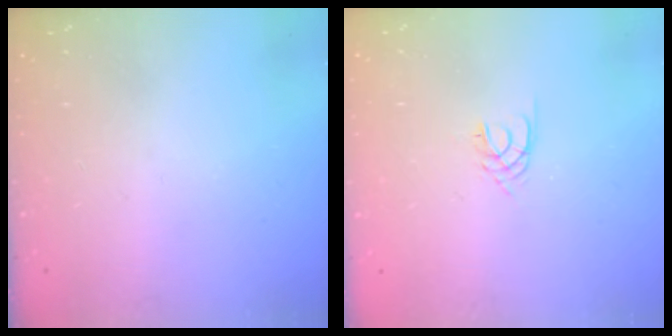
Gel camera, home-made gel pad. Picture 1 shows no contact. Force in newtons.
{"total": 2.4, "press": 2.4, "slide": 0.3}